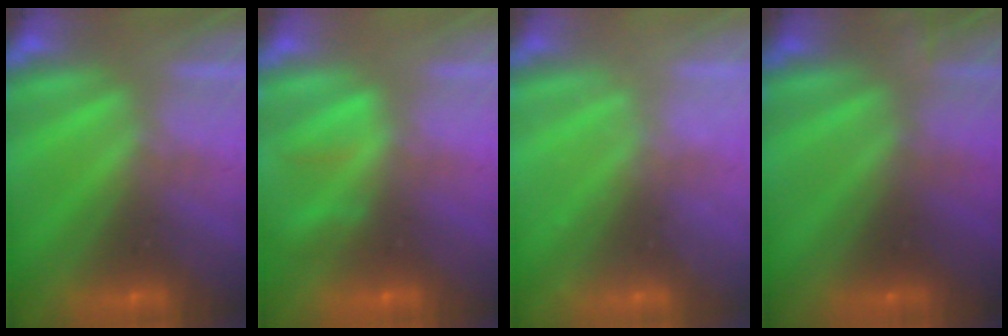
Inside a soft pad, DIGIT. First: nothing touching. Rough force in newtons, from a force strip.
{"total": 2.1}
{"total": 2.3}
{"total": 5.2}